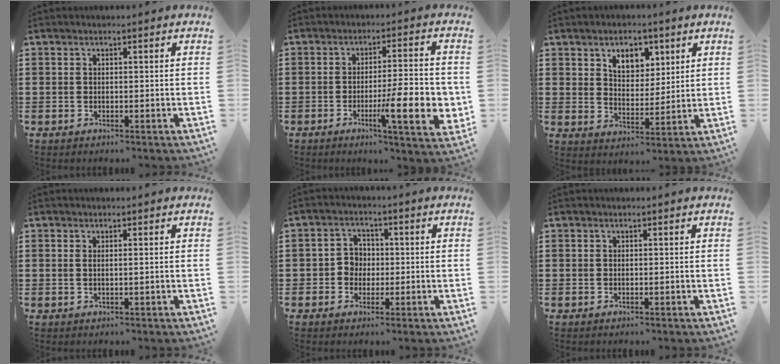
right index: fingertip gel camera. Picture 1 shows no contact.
{"total": 10.6, "force": [-2.7, 2.1, 10.1], "torque": [-0.151, -0.010, -0.044]}
{"total": 5.5, "force": [3.2, 3.5, 2.7], "torque": [-0.045, 0.005, 0.054]}
{"total": 0.8, "force": [0.1, 0.1, 0.8], "torque": [-0.017, 0.000, 0.002]}
{"total": 3.2, "force": [-0.5, 2.9, 1.3], "torque": [-0.037, 0.007, -0.014]}
{"total": 0.0}